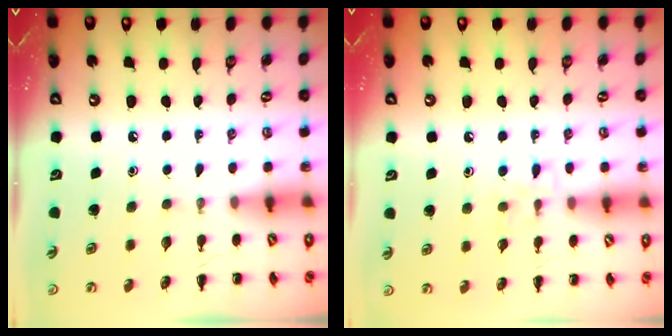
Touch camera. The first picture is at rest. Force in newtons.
{"total": 6.5, "press": 6.3, "slide": 1.5}